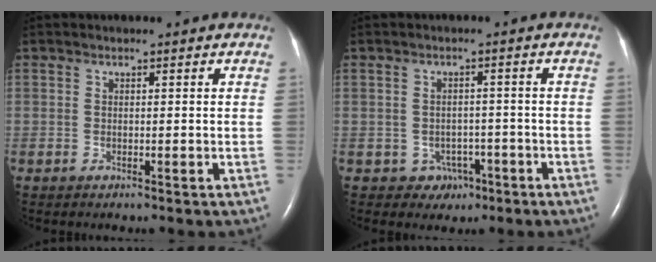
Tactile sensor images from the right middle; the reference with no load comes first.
{"total": 3.4, "force": [-1.6, 3.0, 0.3], "torque": [0.001, 0.014, -0.011]}